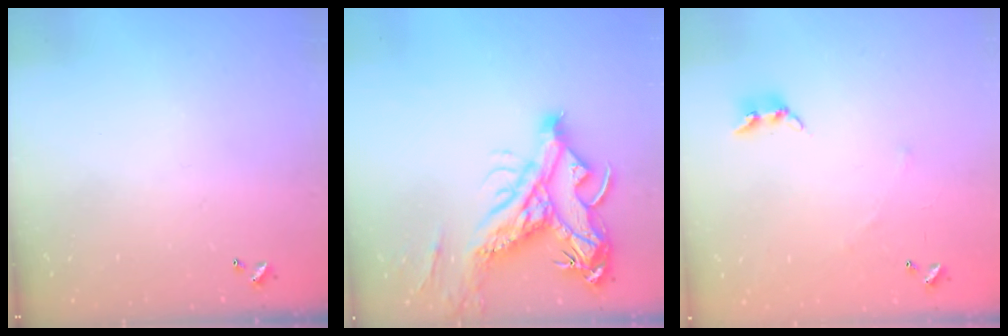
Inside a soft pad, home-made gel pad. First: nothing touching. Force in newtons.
{"total": 15.2, "press": 15.0, "slide": 2.6}
{"total": 3.6, "press": 3.6, "slide": 0.6}